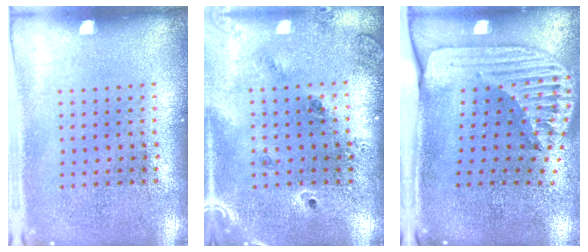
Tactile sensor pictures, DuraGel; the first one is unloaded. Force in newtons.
{"total": 1.4, "press": 1.3, "slide": 0.4}
{"total": 2.5, "press": 1.8, "slide": 1.8}